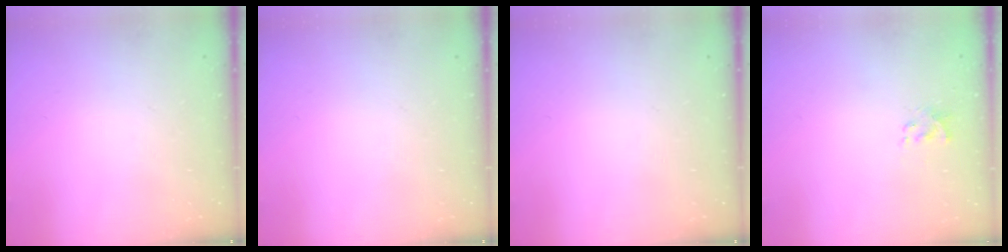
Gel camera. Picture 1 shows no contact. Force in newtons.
{"total": 0.0}
{"total": 0.0}
{"total": 1.3, "press": 1.3, "slide": 0.3}